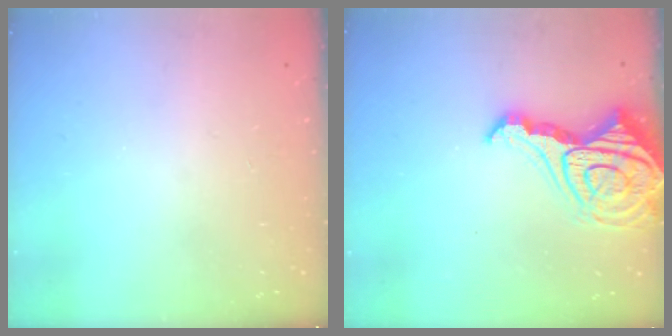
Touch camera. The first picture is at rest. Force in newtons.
{"total": 17.9, "press": 17.8, "slide": 1.9}